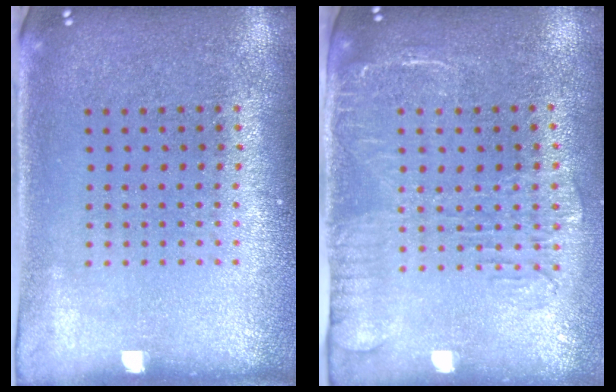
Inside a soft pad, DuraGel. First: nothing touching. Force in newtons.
{"total": 1.8, "press": 1.5, "slide": 1.0}